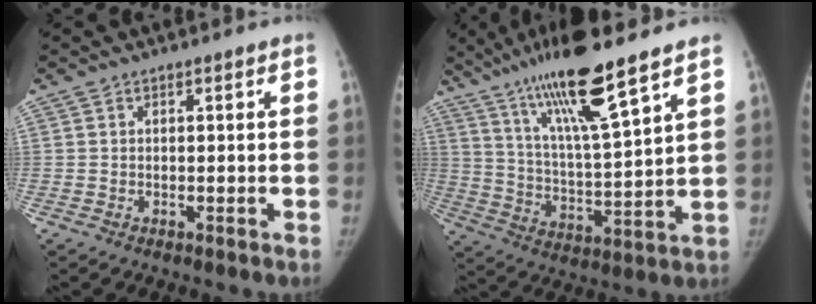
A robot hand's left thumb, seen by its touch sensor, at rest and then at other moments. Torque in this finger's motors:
{"motor_torque": [0.25, 0.24, 1.48, -1.30, 0.38]}